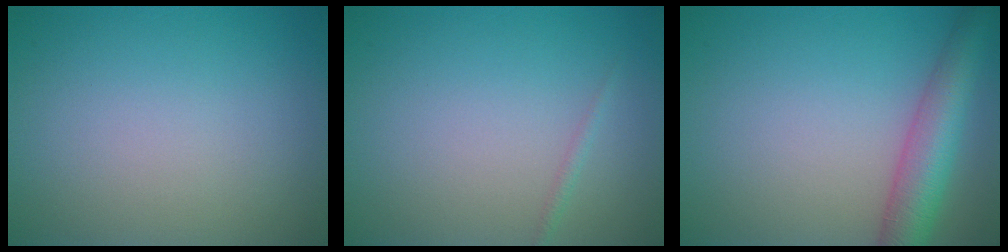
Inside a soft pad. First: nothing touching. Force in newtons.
{"total": 0.6, "press": 0.6, "slide": 0.1}
{"total": 5.6, "press": 5.6, "slide": 0.2}